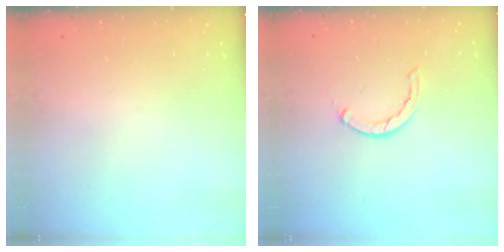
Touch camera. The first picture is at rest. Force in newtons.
{"total": 1.2, "press": 1.2, "slide": 0.2}